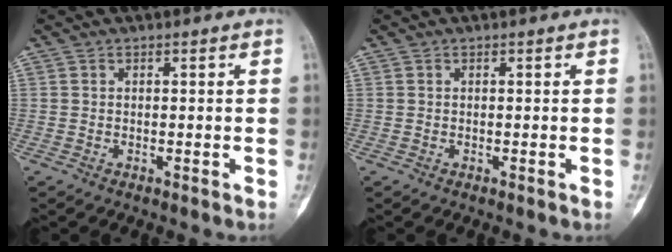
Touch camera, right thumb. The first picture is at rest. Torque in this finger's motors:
{"motor_torque": [0.19, -0.13, -0.09, -0.27, -0.03]}